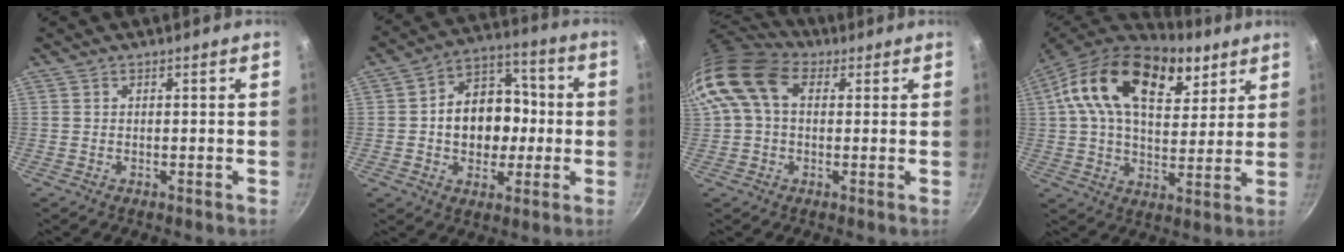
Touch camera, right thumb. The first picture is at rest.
{"total": 14.4, "force": [-0.6, 11.1, 9.1], "torque": [-0.096, 0.031, -0.019]}
{"total": 12.3, "force": [2.9, 8.5, 8.4], "torque": [-0.152, 0.020, 0.035]}
{"total": 23.6, "force": [10.5, 13.6, 16.1], "torque": [-0.243, -0.018, 0.163]}